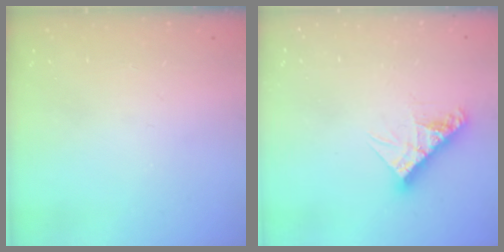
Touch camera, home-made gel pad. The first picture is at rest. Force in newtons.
{"total": 9.8, "press": 9.8, "slide": 0.7}